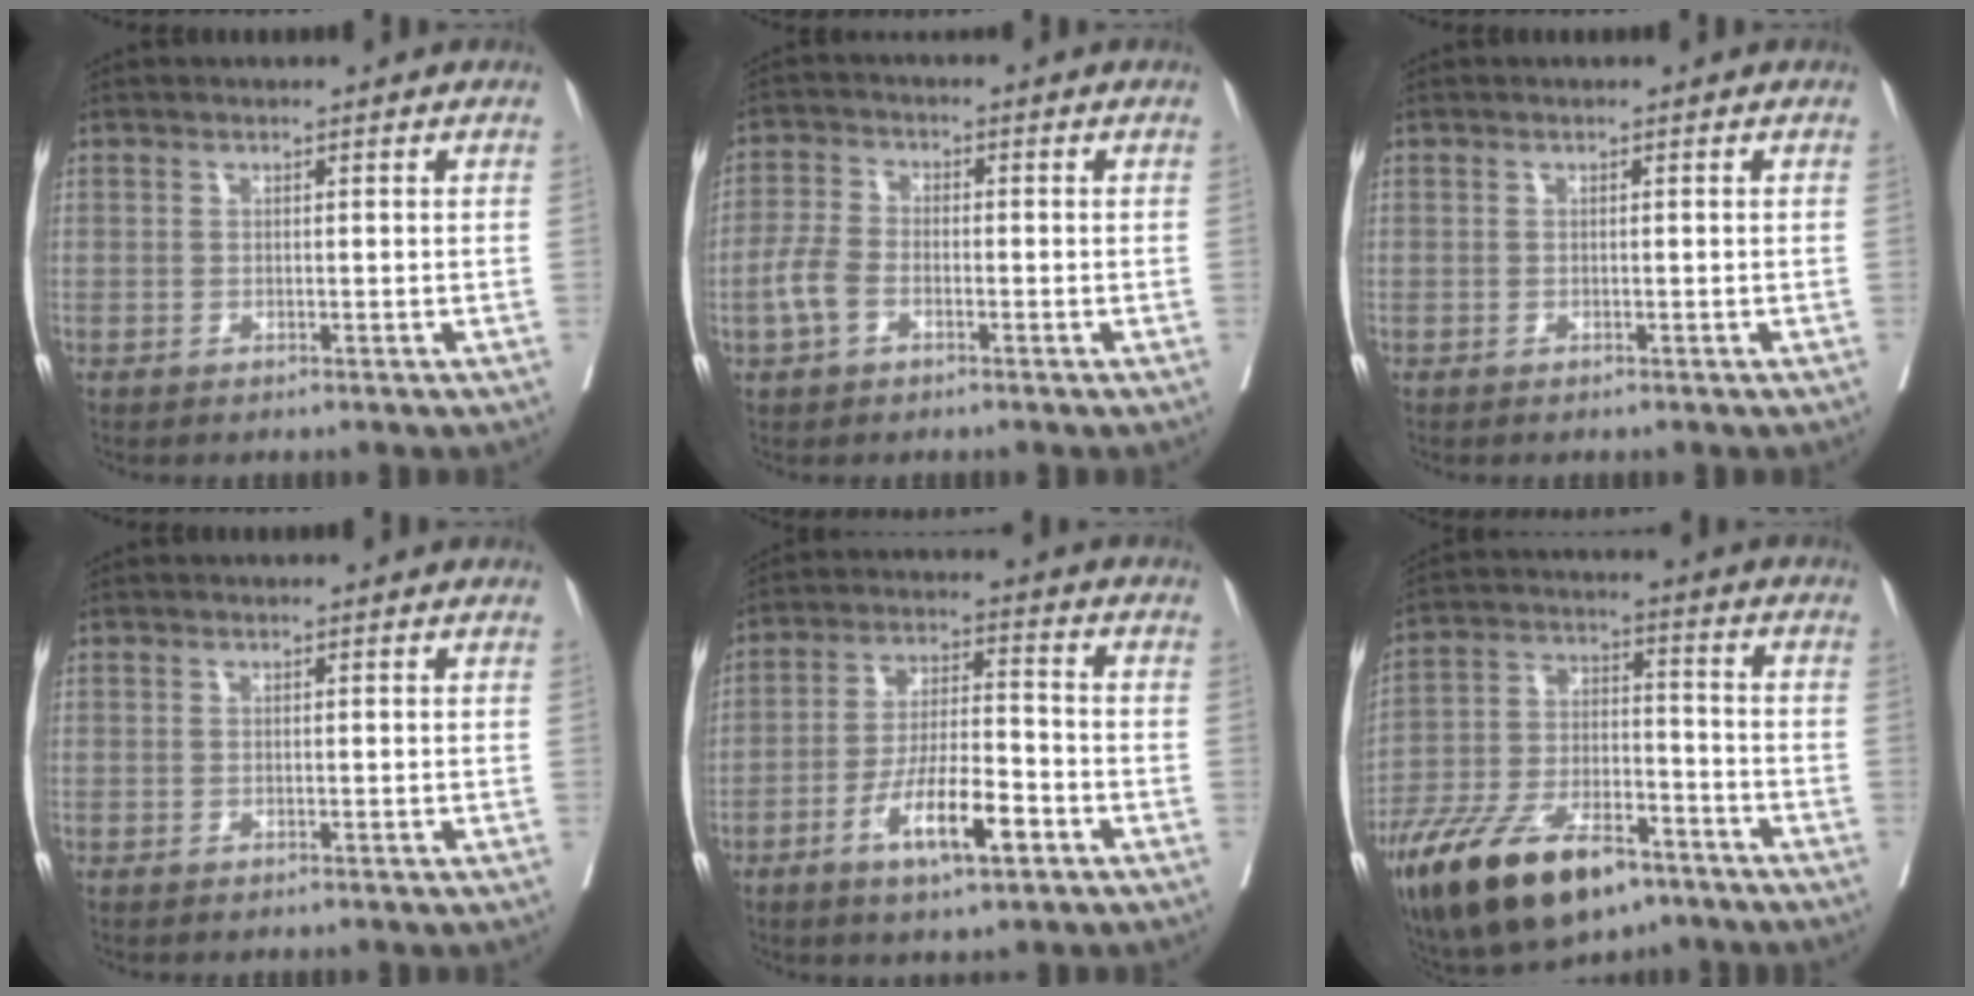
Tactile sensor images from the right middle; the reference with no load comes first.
{"total": 4.4, "force": [-1.8, 2.6, 3.2], "torque": [-0.081, 0.006, -0.040]}
{"total": 0.0}
{"total": 0.0}
{"total": 9.9, "force": [-4.8, 2.2, 8.4], "torque": [-0.155, -0.002, -0.084]}
{"total": 18.2, "force": [-12.3, 6.9, 11.6], "torque": [-0.235, -0.012, -0.220]}